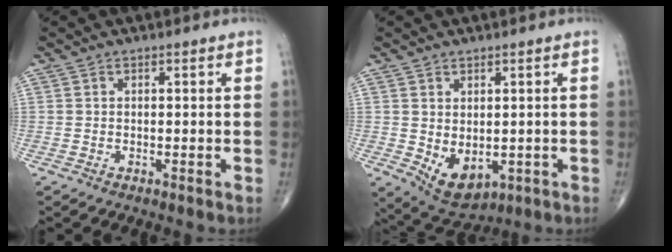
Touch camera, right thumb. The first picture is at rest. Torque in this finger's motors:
{"motor_torque": [-0.26, 0.50, 0.33, 0.37, 0.03]}